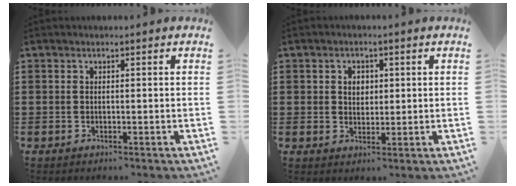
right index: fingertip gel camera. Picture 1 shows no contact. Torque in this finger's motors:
{"motor_torque": [0.05, 0.03, 0.11, 0.03]}